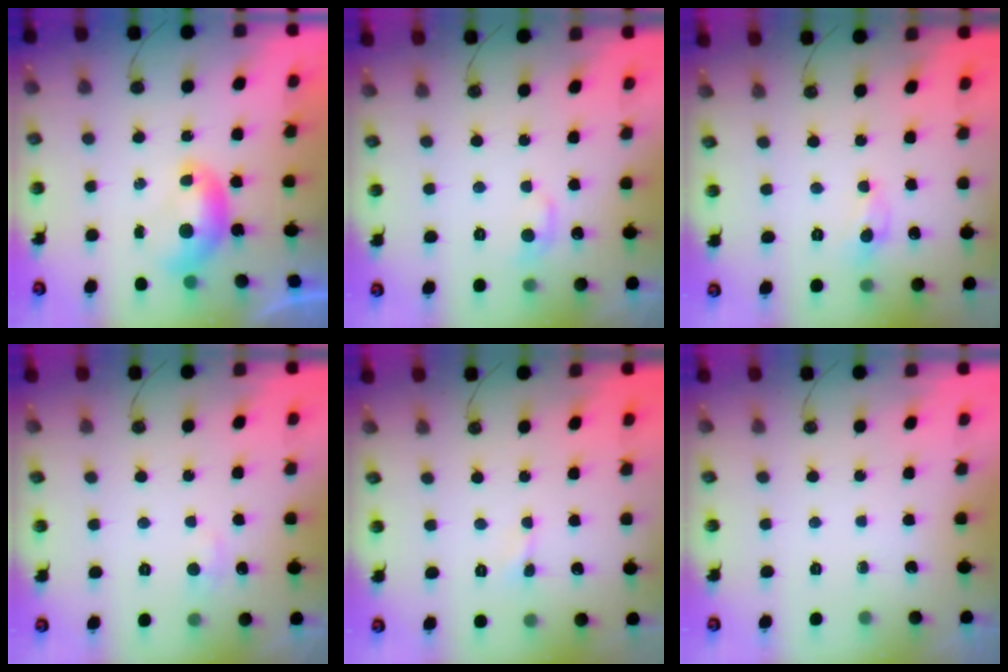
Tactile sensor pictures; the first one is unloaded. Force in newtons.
{"total": 0.8, "press": 0.2, "slide": 0.8}
{"total": 0.0}
{"total": 2.1, "press": 2.0, "slide": 0.6}
{"total": 0.0}
{"total": 0.0}